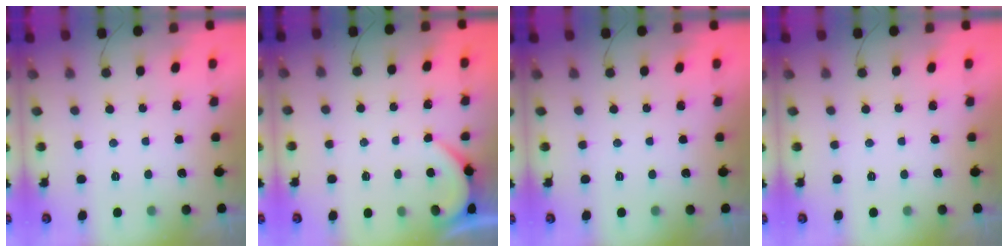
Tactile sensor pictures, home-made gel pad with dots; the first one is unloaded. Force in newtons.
{"total": 2.2, "press": 2.2, "slide": 0.4}
{"total": 0.0}
{"total": 0.0}